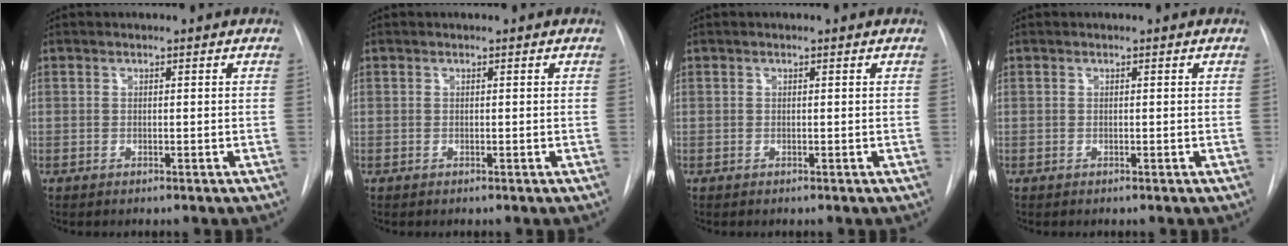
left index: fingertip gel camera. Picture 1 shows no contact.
{"total": 0.0}
{"total": 0.0}
{"total": 0.0}